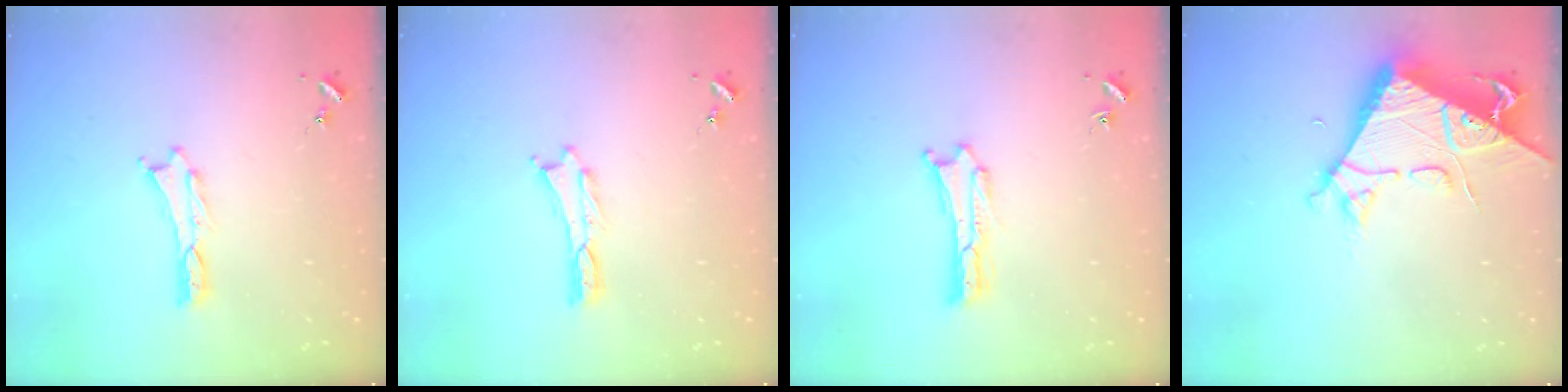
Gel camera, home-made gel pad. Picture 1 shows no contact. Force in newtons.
{"total": 0.0}
{"total": 0.0}
{"total": 8.5, "press": 8.4, "slide": 0.9}